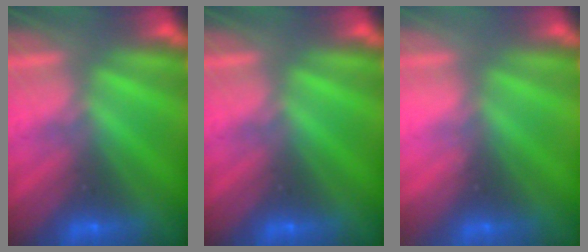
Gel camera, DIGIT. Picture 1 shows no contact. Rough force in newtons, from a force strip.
{"total": 0.0}
{"total": 2.3}